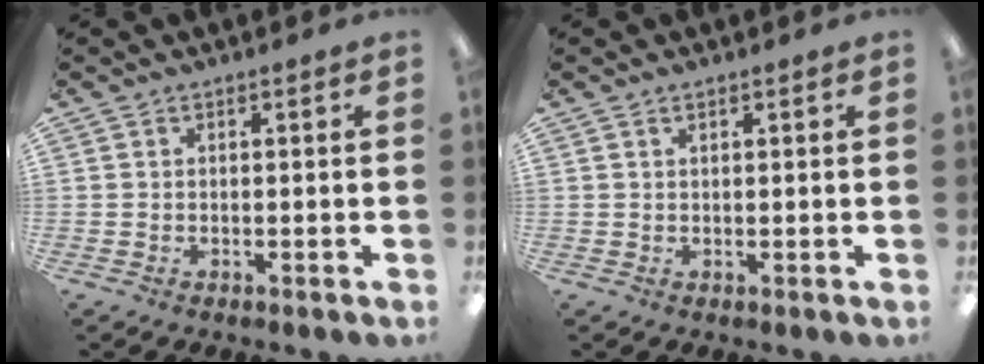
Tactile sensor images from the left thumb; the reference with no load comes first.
{"total": 0.7, "force": [0.5, 0.3, 0.4], "torque": [-0.010, 0.002, 0.009]}